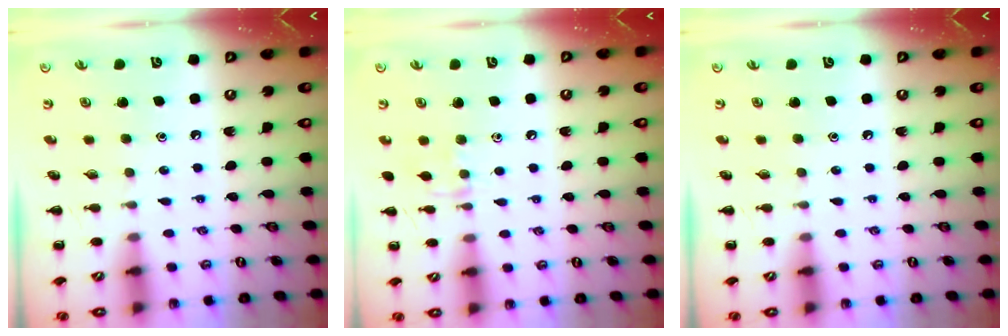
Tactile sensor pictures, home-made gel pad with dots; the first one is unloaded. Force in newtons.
{"total": 6.0, "press": 5.7, "slide": 1.8}
{"total": 0.0}